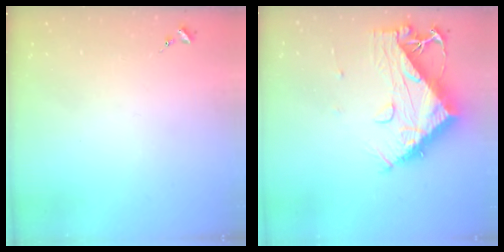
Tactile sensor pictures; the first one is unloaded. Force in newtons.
{"total": 13.9, "press": 13.8, "slide": 1.3}